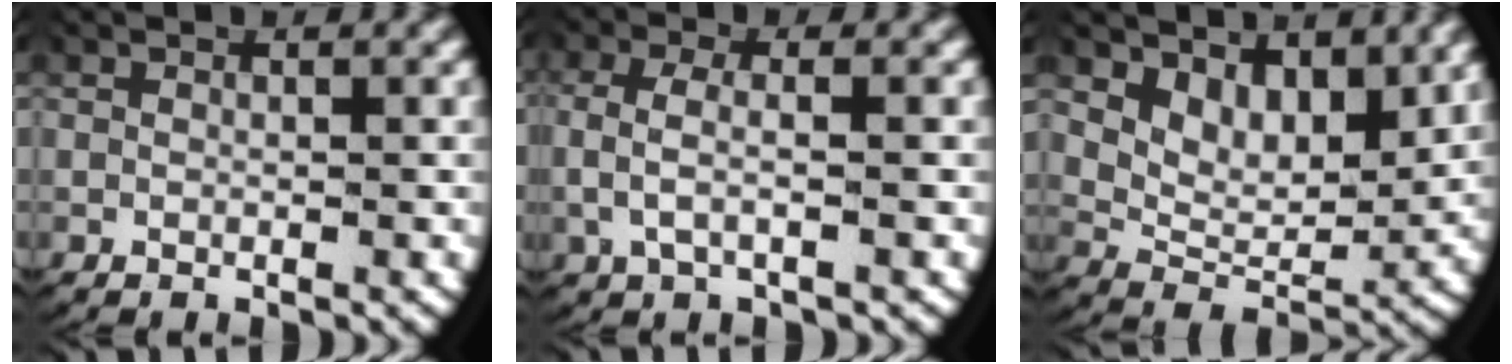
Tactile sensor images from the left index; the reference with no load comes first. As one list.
[{"total": 3.8, "force": [0.2, 2.0, 3.2], "torque": [-0.077, -0.001, 0.003]}, {"total": 6.3, "force": [2.7, 4.1, 4.0], "torque": [-0.070, -0.015, 0.046]}]